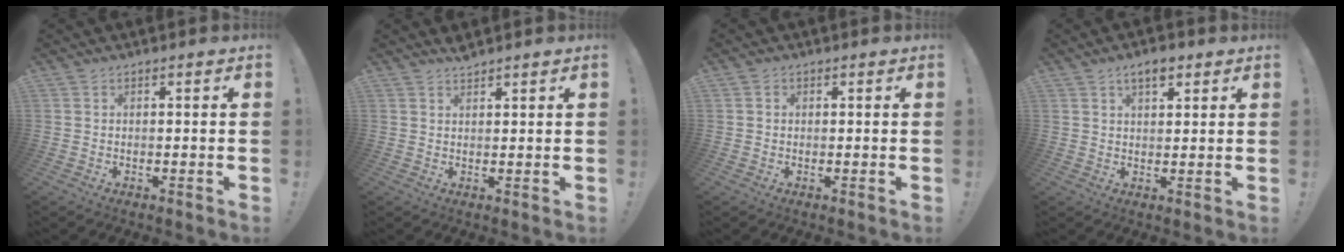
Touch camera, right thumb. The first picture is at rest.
{"total": 1.9, "force": [1.9, 0.1, 0.5], "torque": [-0.010, -0.011, 0.034]}
{"total": 0.7, "force": [0.0, 0.7, 0.2], "torque": [-0.006, 0.004, 0.001]}
{"total": 4.9, "force": [2.9, 2.3, 3.1], "torque": [-0.048, -0.006, 0.049]}